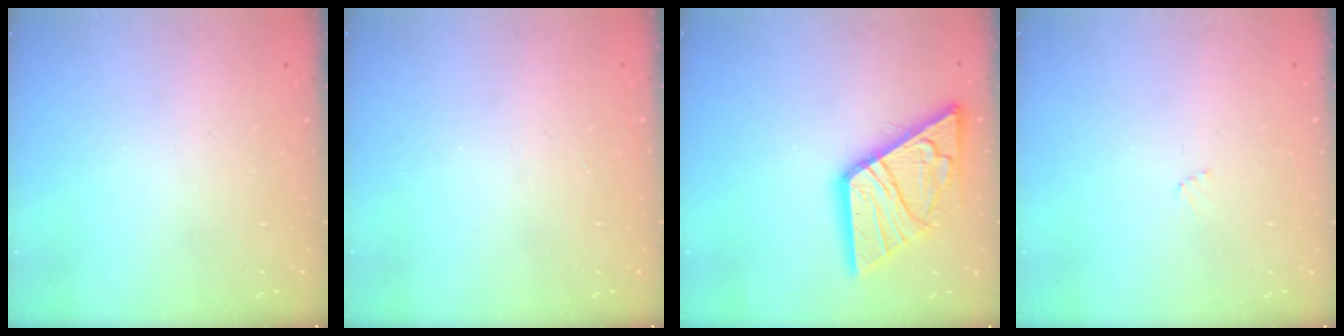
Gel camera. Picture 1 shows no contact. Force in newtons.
{"total": 0.0}
{"total": 15.6, "press": 15.5, "slide": 1.5}
{"total": 3.6, "press": 3.6, "slide": 0.3}